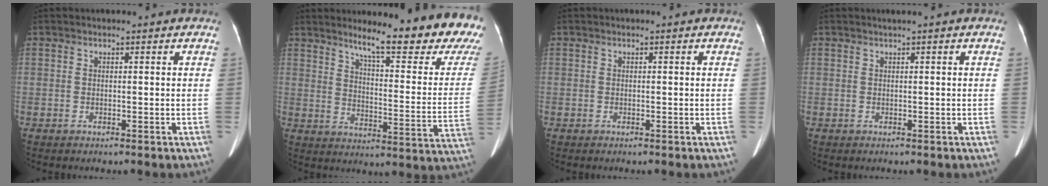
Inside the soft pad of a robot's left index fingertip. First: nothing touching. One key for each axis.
{"total": 20.4, "fx": 17.0, "fy": 1.2, "fz": 11.1, "tx": -0.146, "ty": -0.083, "tz": 0.210}
{"total": 0.0}
{"total": 0.6, "fx": 0.4, "fy": -0.2, "fz": 0.4, "tx": -0.015, "ty": -0.001, "tz": 0.014}